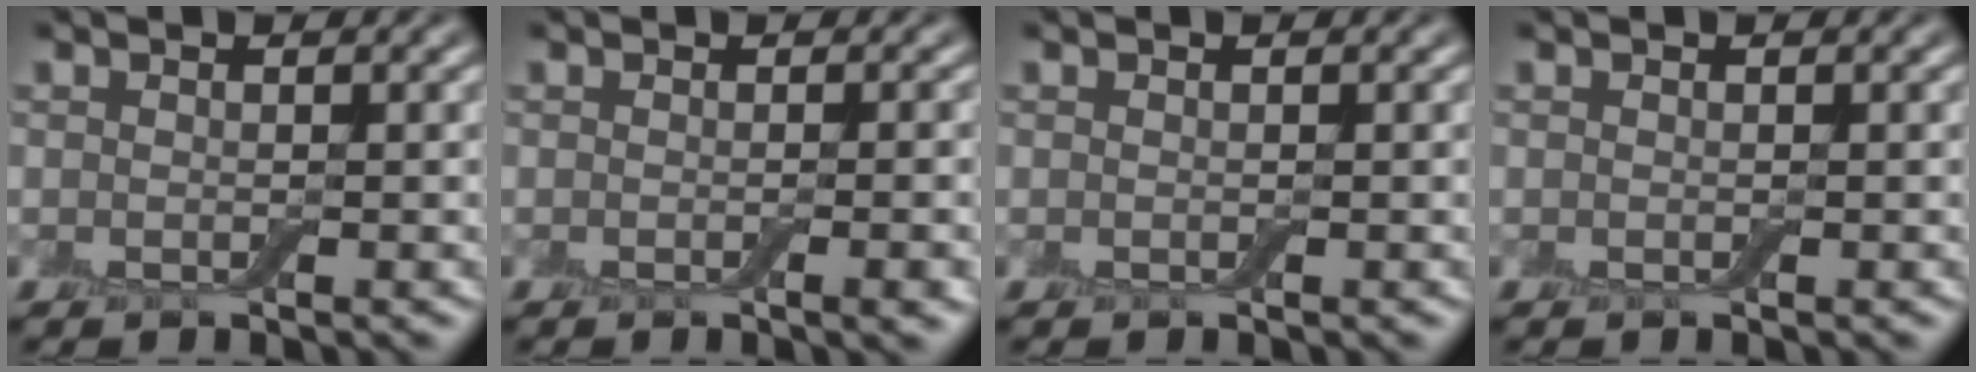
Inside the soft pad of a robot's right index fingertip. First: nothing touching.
{"total": 2.6, "force": [-0.5, 0.7, 2.5], "torque": [-0.021, 0.000, -0.007]}
{"total": 0.0}
{"total": 0.0}